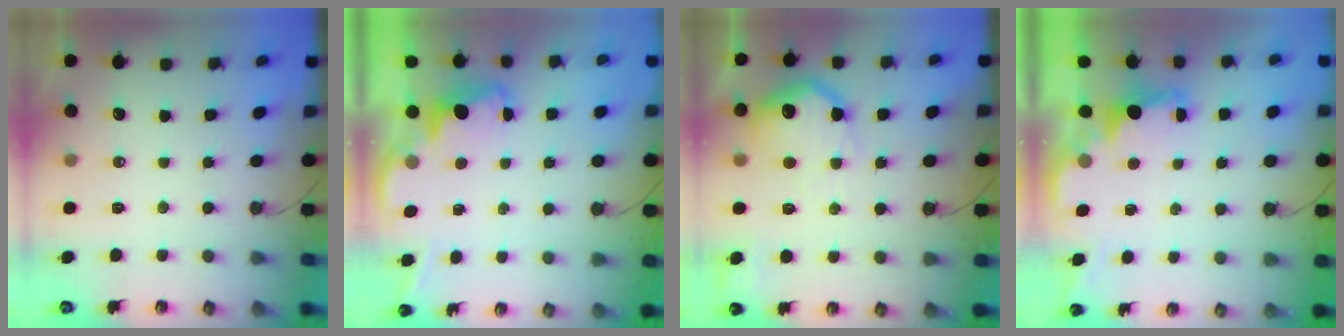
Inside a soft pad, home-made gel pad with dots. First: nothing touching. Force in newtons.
{"total": 2.3, "press": 2.2, "slide": 0.5}
{"total": 16.0, "press": 15.9, "slide": 1.3}
{"total": 1.9, "press": 1.7, "slide": 0.7}